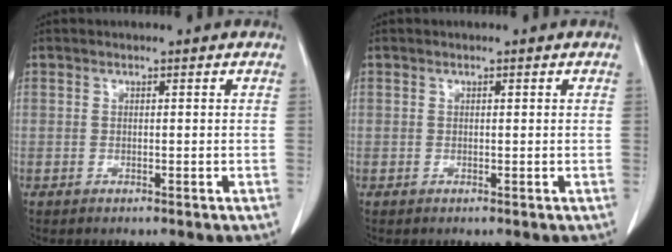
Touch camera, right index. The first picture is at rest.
{"total": 0.0}